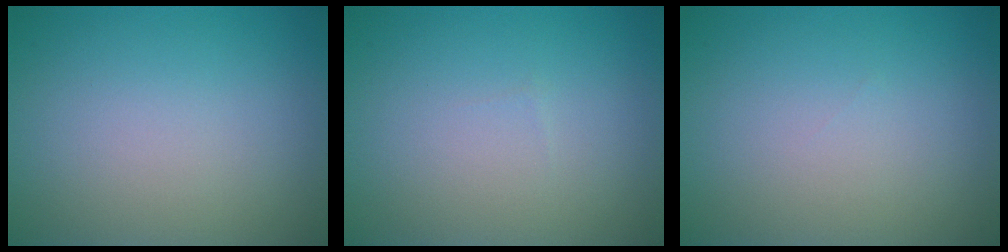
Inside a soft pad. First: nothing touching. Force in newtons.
{"total": 0.0}
{"total": 0.0}